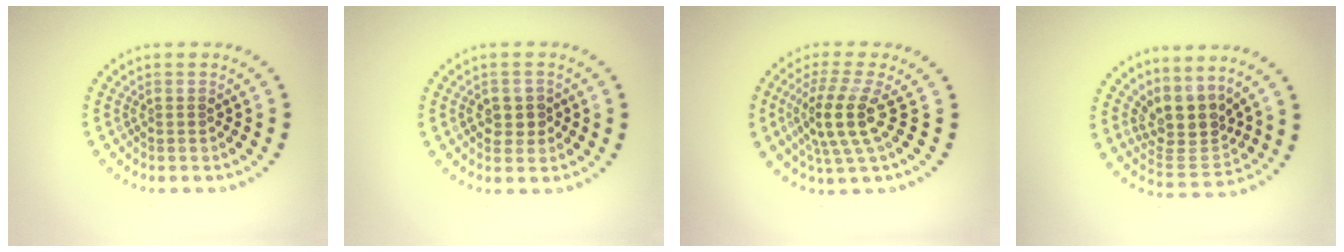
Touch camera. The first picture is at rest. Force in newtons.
{"total": 1.7, "press": 1.7, "slide": 0.3}
{"total": 4.3, "press": 3.5, "slide": 2.5}
{"total": 4.1, "press": 3.3, "slide": 2.4}